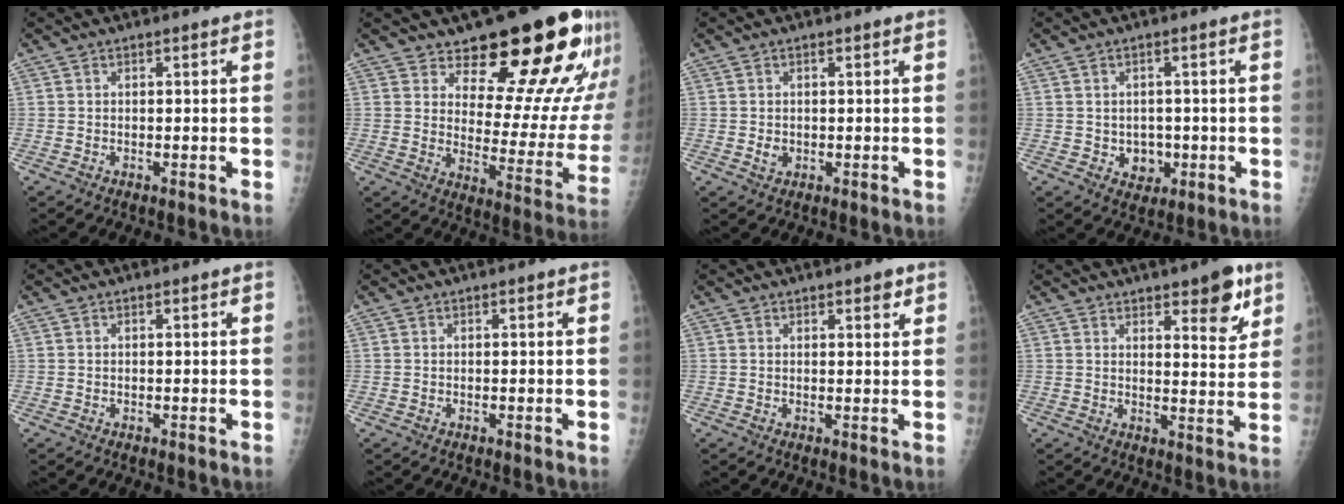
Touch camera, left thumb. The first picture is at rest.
{"total": 21.1, "force": [15.4, 8.2, 11.8], "torque": [-0.098, -0.104, 0.202]}
{"total": 1.7, "force": [-0.1, 1.4, 0.9], "torque": [-0.009, 0.001, 0.002]}
{"total": 4.3, "force": [-0.7, 3.7, 2.1], "torque": [-0.005, 0.004, -0.003]}
{"total": 0.0}
{"total": 0.0}
{"total": 2.1, "force": [1.4, 0.9, 1.2], "torque": [-0.003, -0.007, 0.017]}
{"total": 8.4, "force": [5.0, 3.0, 6.0], "torque": [-0.054, -0.030, 0.066]}